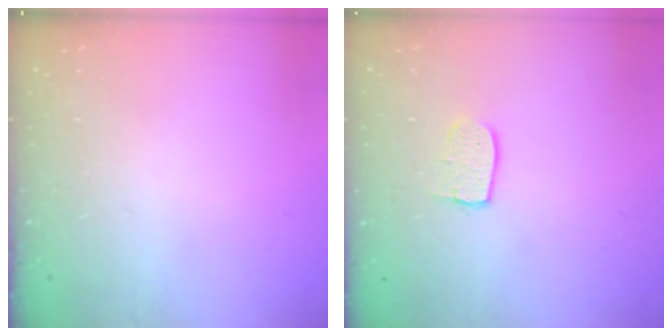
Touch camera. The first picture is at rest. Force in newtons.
{"total": 5.8, "press": 5.8, "slide": 0.4}